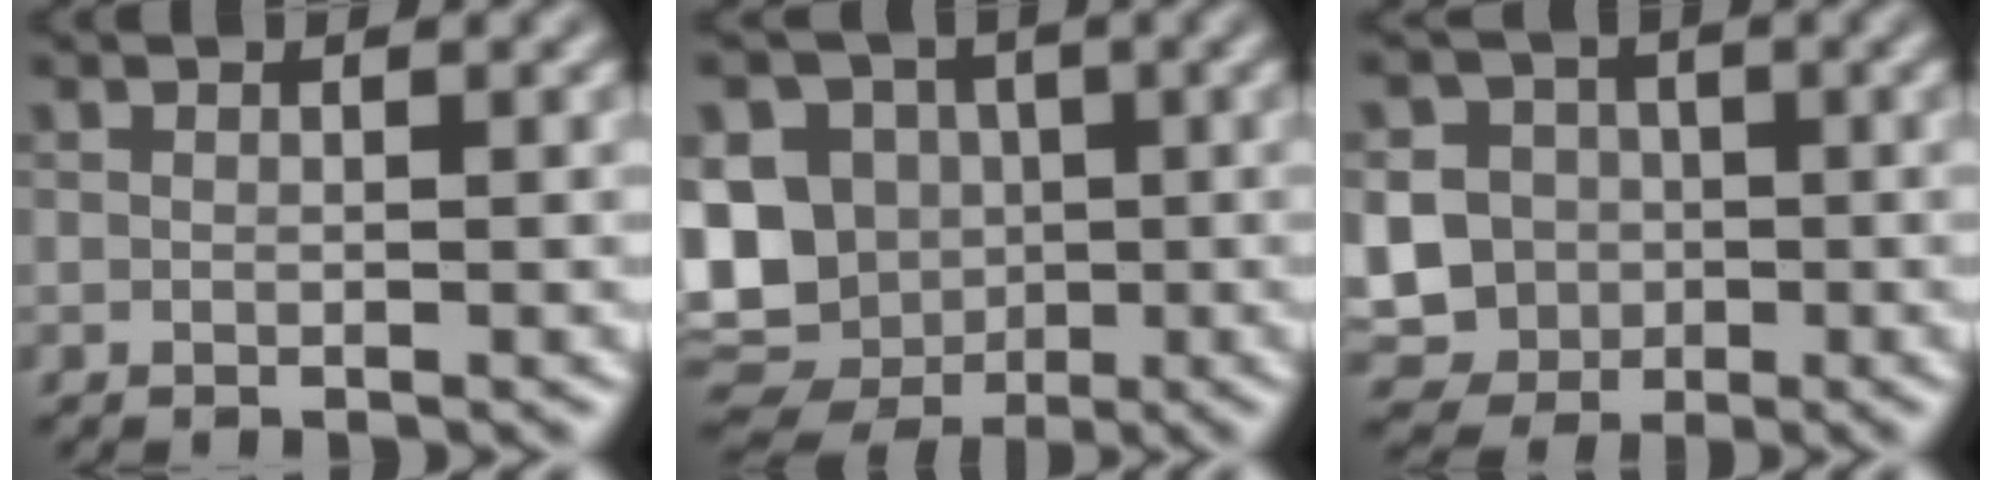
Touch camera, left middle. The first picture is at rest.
{"total": 11.4, "force": [-0.6, 9.7, 6.0], "torque": [-0.086, -0.004, -0.034]}
{"total": 10.4, "force": [-1.1, 9.7, 3.6], "torque": [-0.103, 0.009, -0.047]}